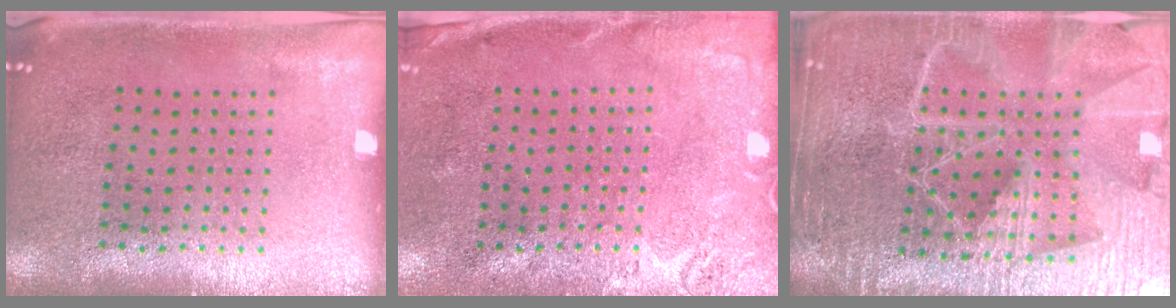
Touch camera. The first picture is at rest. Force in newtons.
{"total": 2.6, "press": 2.1, "slide": 1.6}
{"total": 6.3, "press": 5.4, "slide": 3.1}